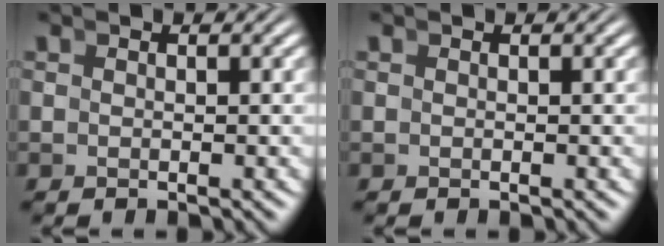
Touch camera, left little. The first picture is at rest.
{"total": 0.0}